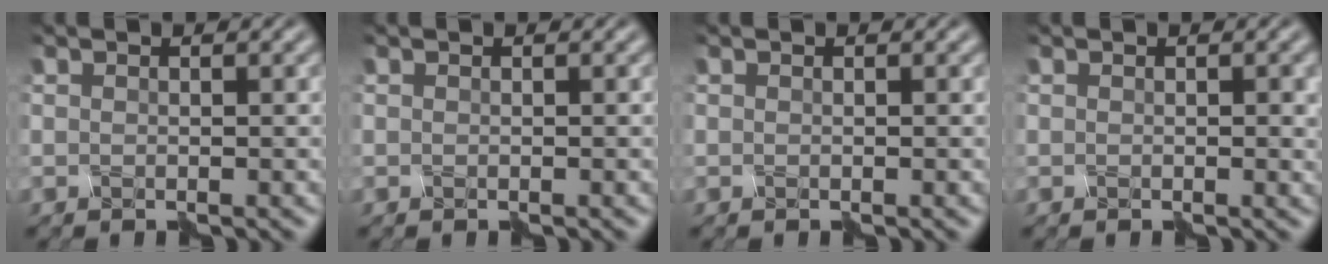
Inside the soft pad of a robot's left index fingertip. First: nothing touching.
{"total": 0.0}
{"total": 0.0}
{"total": 1.0, "force": [0.1, 0.2, 1.0], "torque": [-0.011, 0.002, 0.000]}